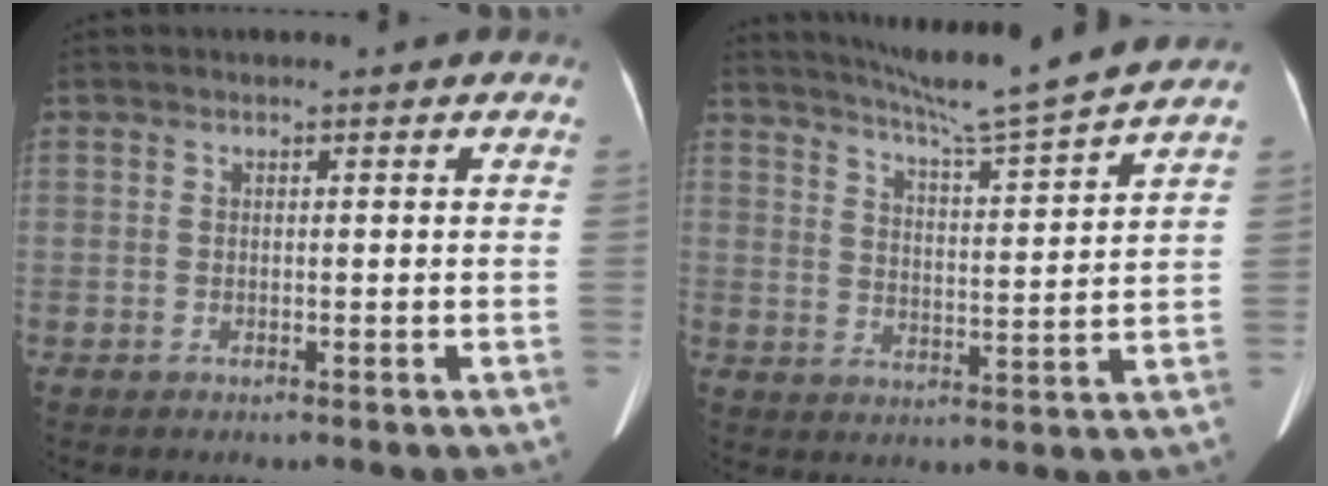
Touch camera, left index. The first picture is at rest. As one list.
[{"total": 12.6, "force": [11.5, -2.0, 4.7], "torque": [-0.085, -0.018, 0.172]}]